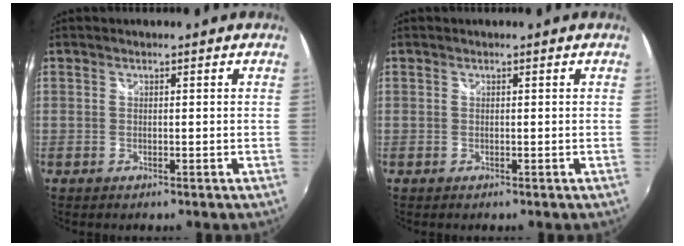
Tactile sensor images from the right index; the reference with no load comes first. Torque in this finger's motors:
{"motor_torque": [0.00, 0.00, 0.00, 0.00]}